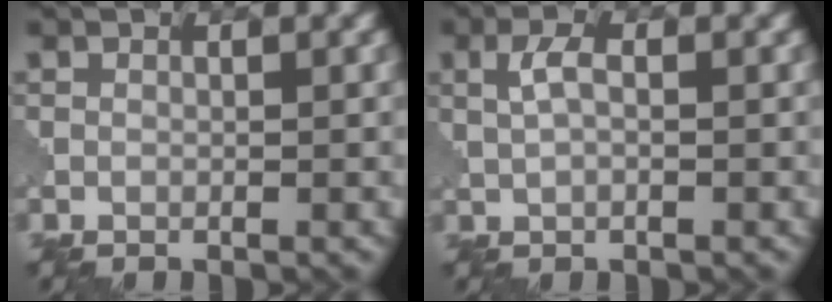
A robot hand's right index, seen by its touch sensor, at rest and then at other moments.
{"total": 2.1, "force": [0.5, 0.9, 1.8], "torque": [-0.041, 0.005, 0.008]}